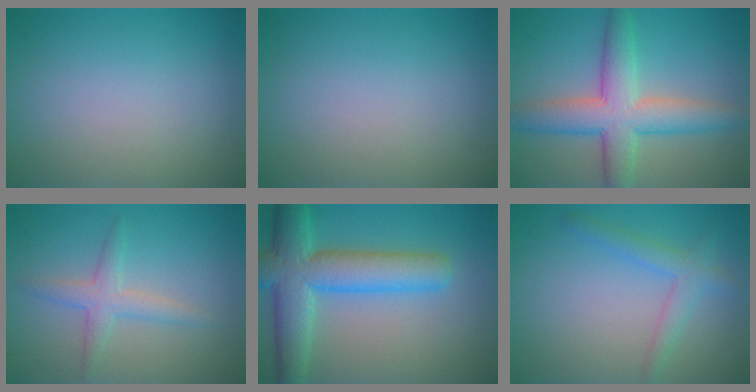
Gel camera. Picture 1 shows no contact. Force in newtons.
{"total": 0.0}
{"total": 6.8, "press": 6.8, "slide": 0.1}
{"total": 2.5, "press": 2.5, "slide": 0.1}
{"total": 8.2, "press": 8.2, "slide": 0.6}
{"total": 2.5, "press": 2.5, "slide": 0.1}